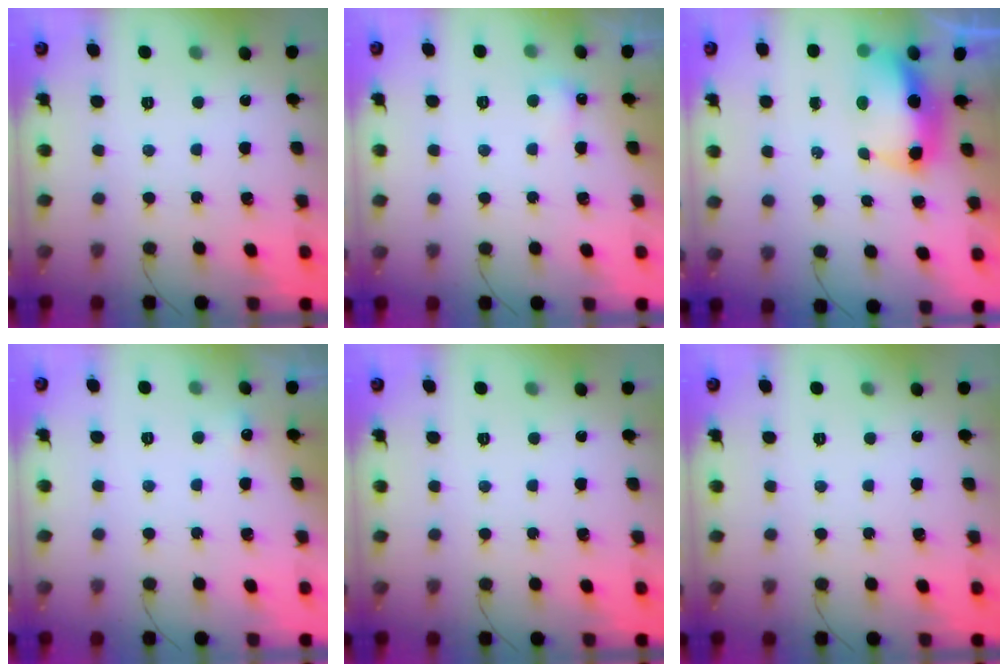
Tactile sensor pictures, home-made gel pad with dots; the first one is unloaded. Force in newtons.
{"total": 3.1, "press": 3.0, "slide": 0.7}
{"total": 8.8, "press": 8.7, "slide": 1.6}
{"total": 9.3, "press": 3.6, "slide": 8.6}
{"total": 0.0}
{"total": 0.0}